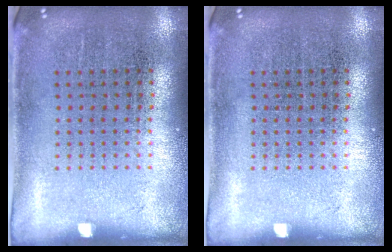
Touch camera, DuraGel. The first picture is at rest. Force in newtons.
{"total": 0.0}